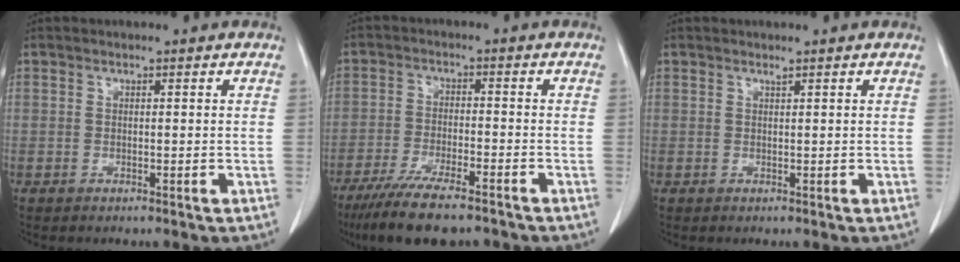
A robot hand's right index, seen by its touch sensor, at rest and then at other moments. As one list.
[{"total": 11.1, "force": [-8.7, 2.0, 6.6], "torque": [-0.112, -0.025, -0.143]}, {"total": 0.0}]